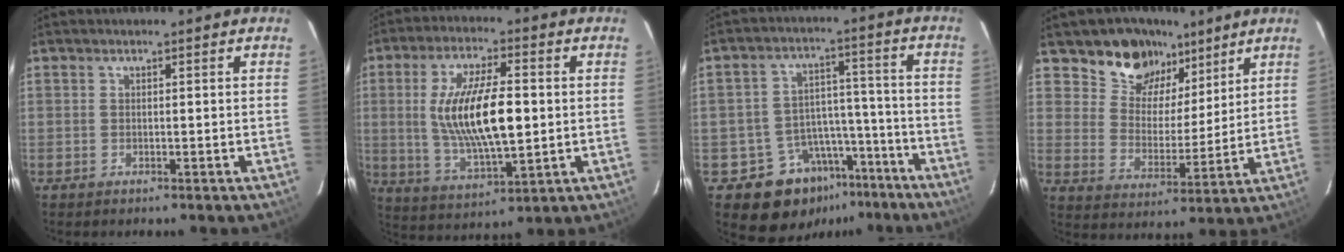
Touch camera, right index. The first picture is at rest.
{"total": 15.8, "force": [0.7, 5.6, 14.8], "torque": [-0.279, -0.005, 0.022]}
{"total": 13.2, "force": [-8.7, 9.5, 3.3], "torque": [-0.060, 0.050, -0.105]}
{"total": 12.7, "force": [8.8, 8.4, 3.6], "torque": [-0.068, 0.001, 0.153]}